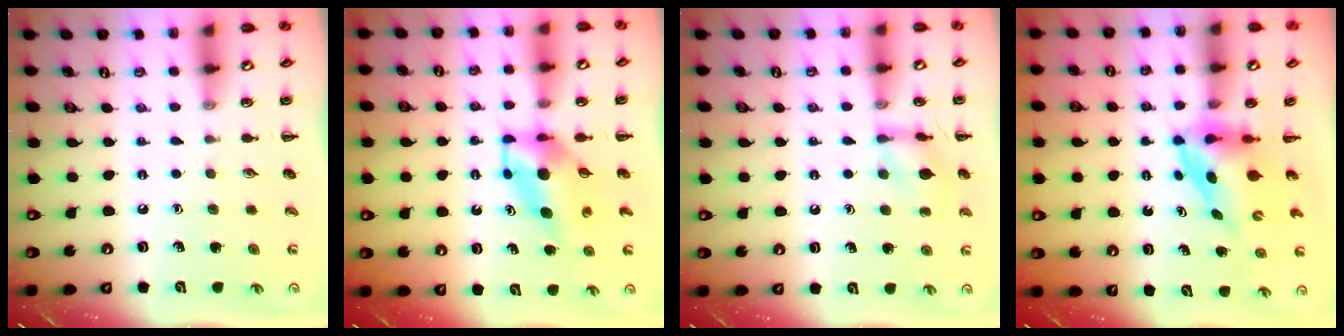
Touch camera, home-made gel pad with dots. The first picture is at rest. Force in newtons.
{"total": 5.4, "press": 5.3, "slide": 0.9}
{"total": 10.0, "press": 10.0, "slide": 0.6}
{"total": 3.9, "press": 3.8, "slide": 0.8}